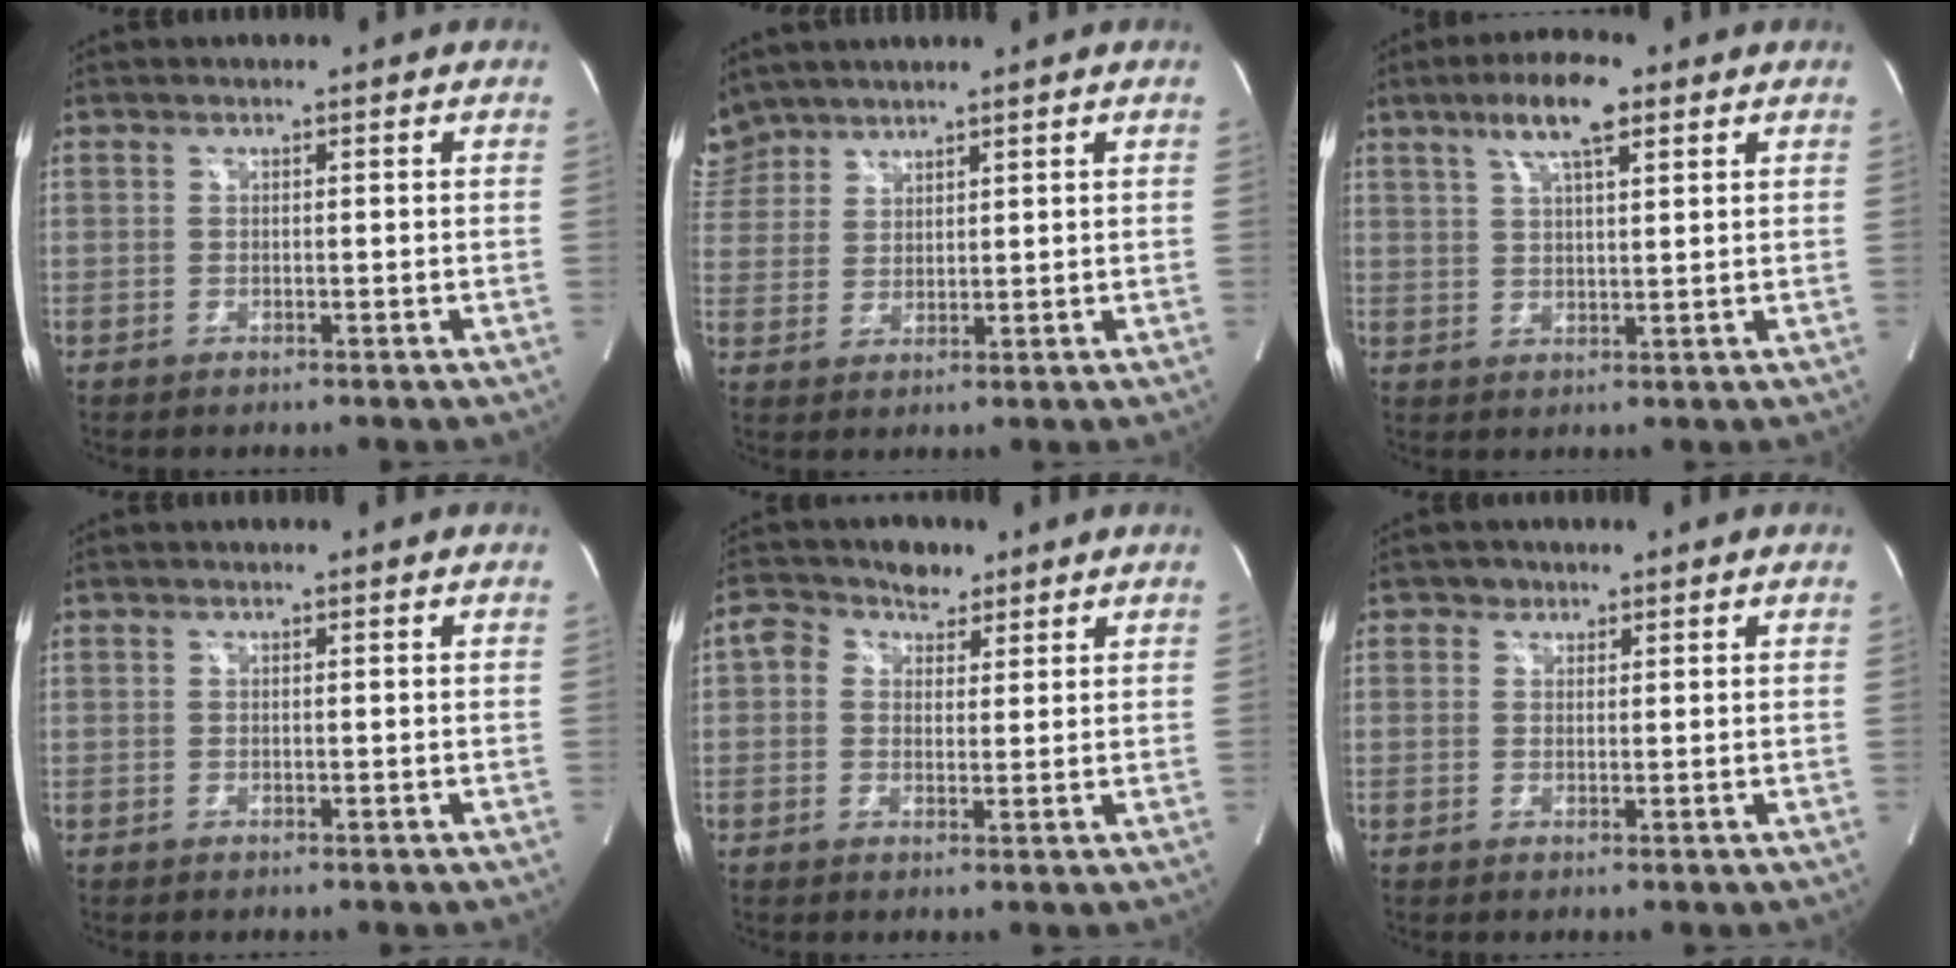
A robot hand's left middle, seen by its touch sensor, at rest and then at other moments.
{"total": 6.6, "force": [5.8, 3.1, 0.2], "torque": [-0.008, 0.013, 0.125]}
{"total": 7.8, "force": [4.6, 1.6, 6.1], "torque": [-0.115, 0.015, 0.081]}
{"total": 0.0}
{"total": 5.5, "force": [2.8, 4.0, 2.4], "torque": [-0.038, 0.032, 0.047]}
{"total": 1.7, "force": [1.0, 1.4, 0.1], "torque": [0.004, 0.001, 0.009]}